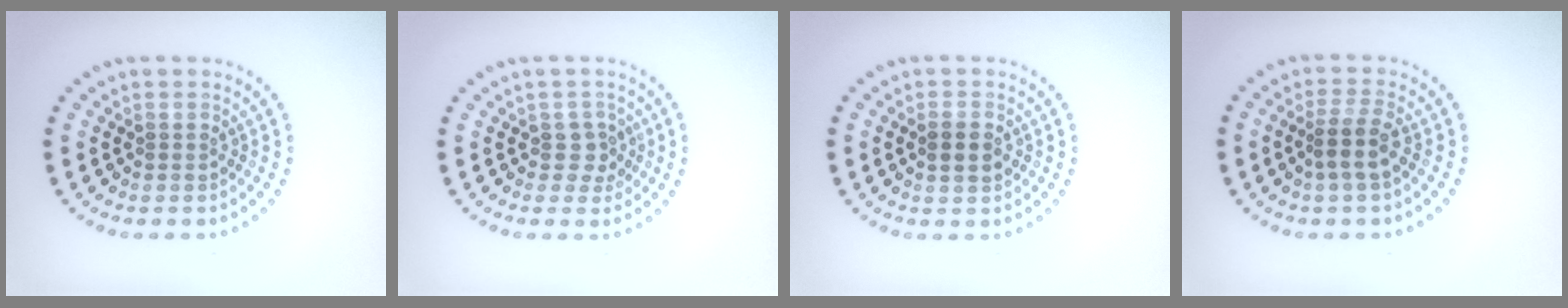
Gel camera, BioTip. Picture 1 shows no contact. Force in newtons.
{"total": 1.9, "press": 1.6, "slide": 0.9}
{"total": 2.1, "press": 2.1, "slide": 0.5}
{"total": 2.5, "press": 2.0, "slide": 1.4}